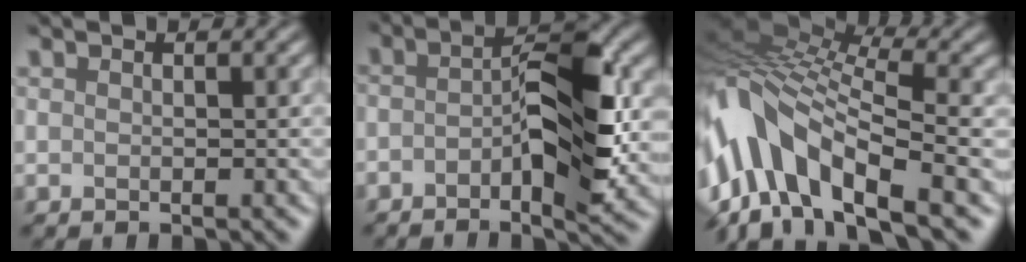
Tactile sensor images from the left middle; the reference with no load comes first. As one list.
[{"total": 5.0, "force": [-2.0, 0.3, 4.6], "torque": [-0.098, 0.009, -0.016]}, {"total": 9.5, "force": [-4.7, 4.4, 7.1], "torque": [-0.168, 0.011, -0.071]}]